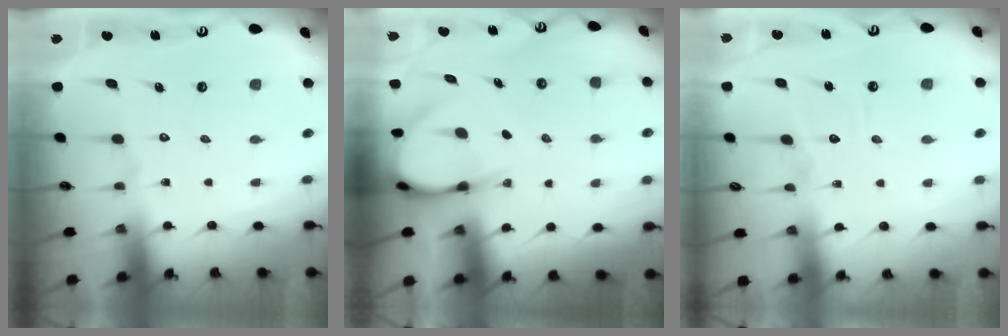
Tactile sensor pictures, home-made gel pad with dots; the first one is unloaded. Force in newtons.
{"total": 6.1, "press": 6.1, "slide": 0.6}
{"total": 6.4, "press": 6.4, "slide": 0.5}